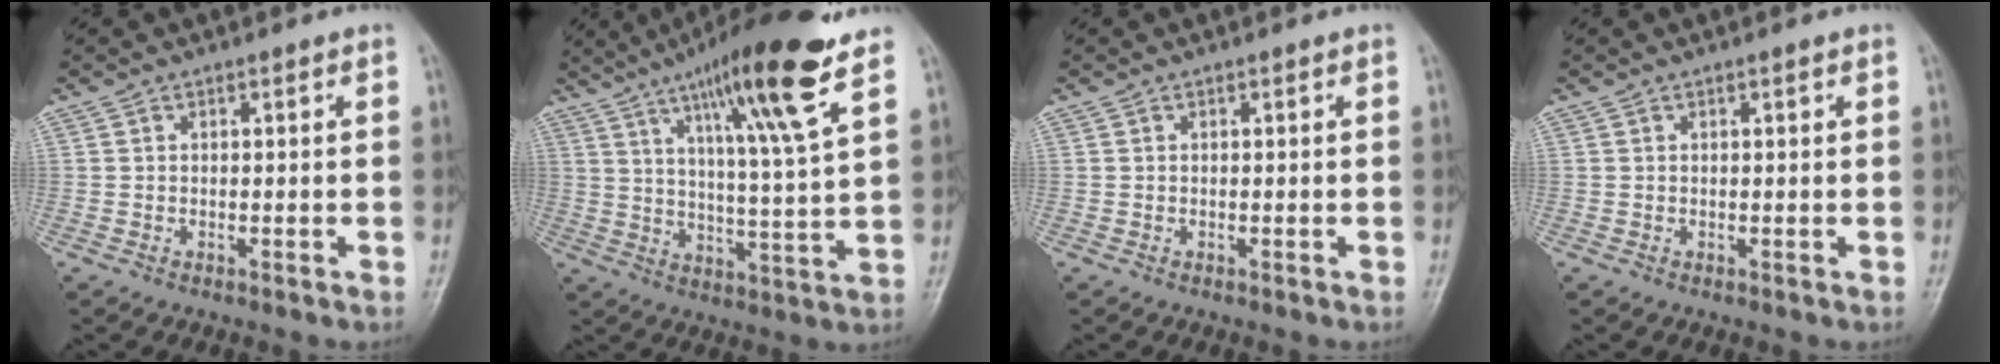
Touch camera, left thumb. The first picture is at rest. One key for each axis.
{"total": 18.1, "fx": 10.6, "fy": 1.7, "fz": 14.5, "tx": -0.223, "ty": -0.048, "tz": 0.168}
{"total": 0.0}
{"total": 0.6, "fx": 0.4, "fy": 0.2, "fz": 0.5, "tx": -0.008, "ty": -0.001, "tz": 0.005}